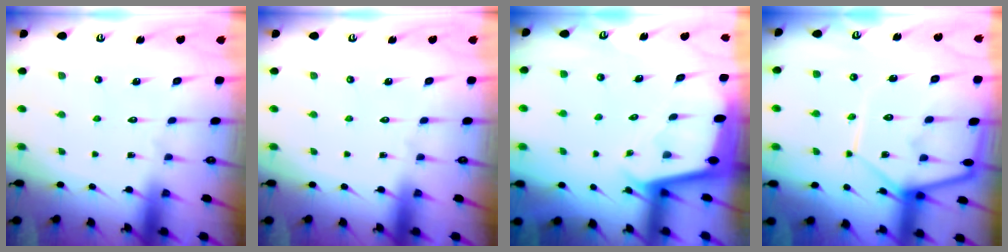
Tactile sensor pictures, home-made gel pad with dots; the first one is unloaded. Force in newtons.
{"total": 0.0}
{"total": 1.9, "press": 1.9, "slide": 0.0}
{"total": 11.7, "press": 11.6, "slide": 1.0}